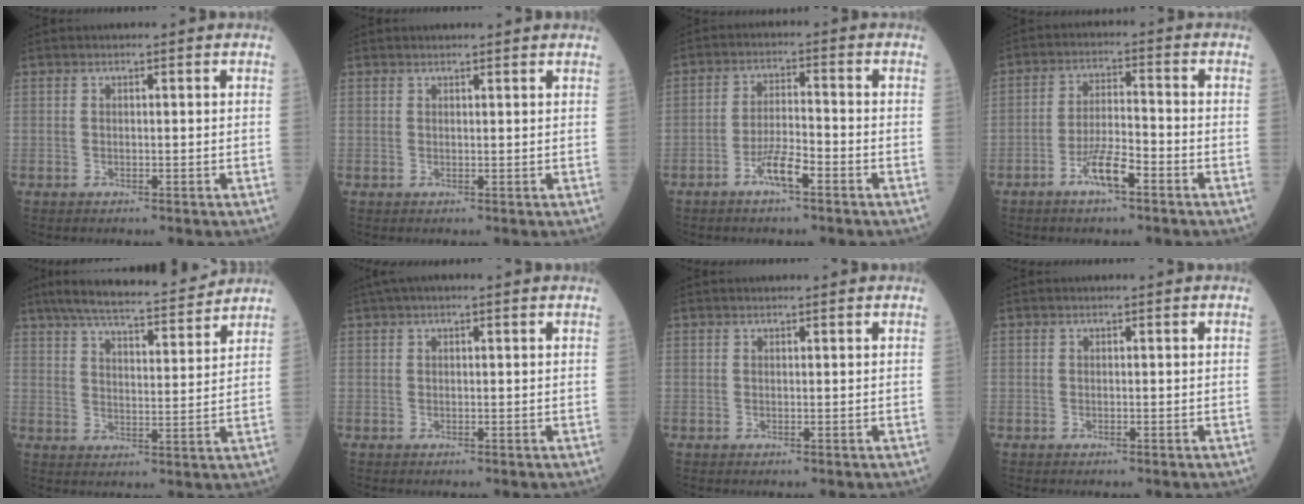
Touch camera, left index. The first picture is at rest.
{"total": 3.3, "force": [3.2, 0.3, 1.0], "torque": [-0.013, 0.018, 0.036]}
{"total": 4.8, "force": [-2.9, 0.7, 3.8], "torque": [-0.076, 0.000, -0.058]}
{"total": 5.7, "force": [-3.5, 1.0, 4.5], "torque": [-0.092, -0.001, -0.066]}
{"total": 14.2, "force": [12.8, 1.5, 6.1], "torque": [-0.104, 0.008, 0.189]}
{"total": 3.7, "force": [2.7, 0.3, 2.5], "torque": [-0.044, 0.038, 0.042]}
{"total": 1.3, "force": [1.3, 0.1, 0.4], "torque": [-0.007, 0.012, 0.018]}
{"total": 0.0}